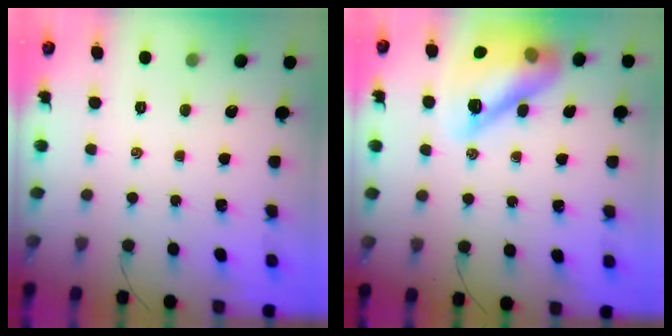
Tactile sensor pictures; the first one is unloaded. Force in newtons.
{"total": 17.7, "press": 17.4, "slide": 3.2}